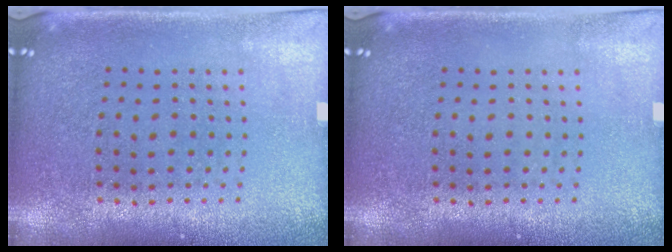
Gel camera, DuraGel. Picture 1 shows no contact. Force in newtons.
{"total": 0.0}